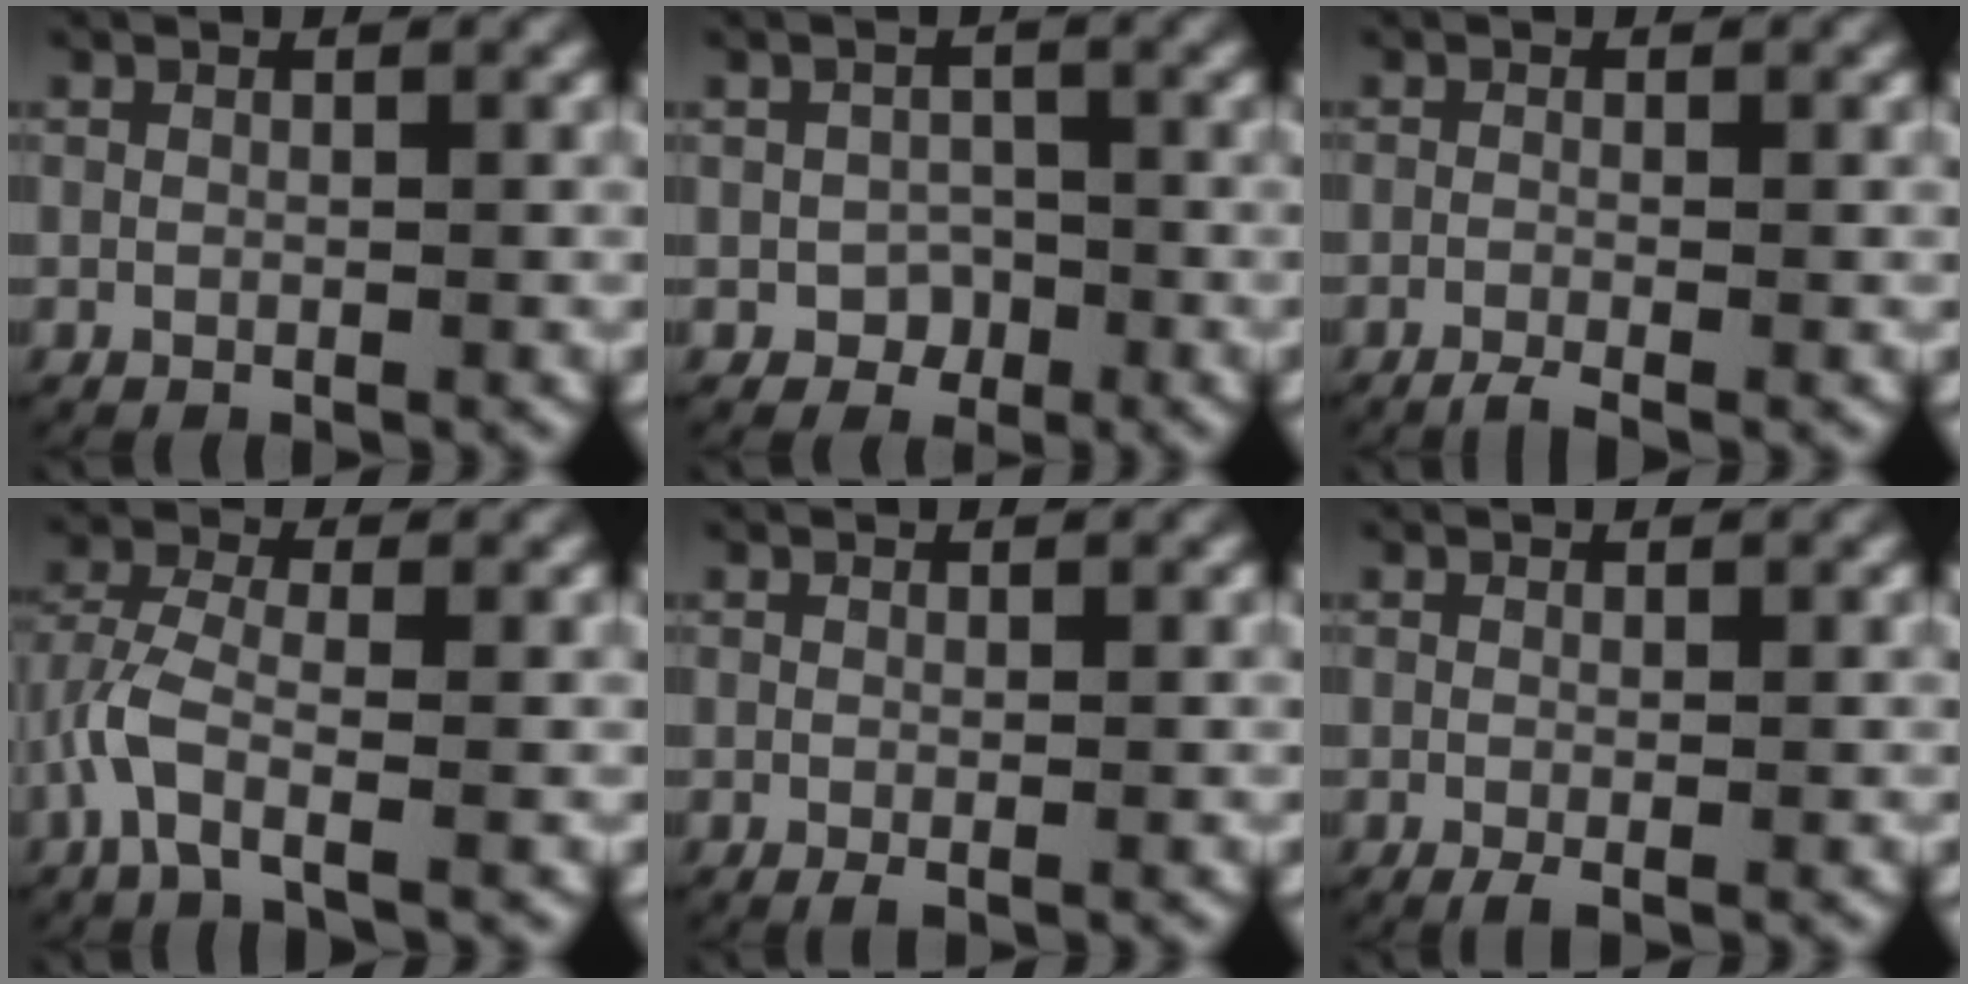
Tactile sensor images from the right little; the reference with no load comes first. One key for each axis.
{"total": 4.1, "fx": -2.1, "fy": 3.6, "fz": 0.1, "tx": 0.001, "ty": -0.003, "tz": -0.044}
{"total": 1.9, "fx": -1.6, "fy": 0.2, "fz": 0.9, "tx": -0.018, "ty": -0.009, "tz": -0.026}
{"total": 3.1, "fx": -1.0, "fy": 1.2, "fz": 2.7, "tx": -0.084, "ty": -0.012, "tz": -0.015}
{"total": 1.0, "fx": -0.5, "fy": 0.3, "fz": 0.8, "tx": -0.016, "ty": -0.006, "tz": -0.007}
{"total": 1.3, "fx": -0.8, "fy": 0.3, "fz": 1.0, "tx": -0.021, "ty": -0.008, "tz": -0.010}